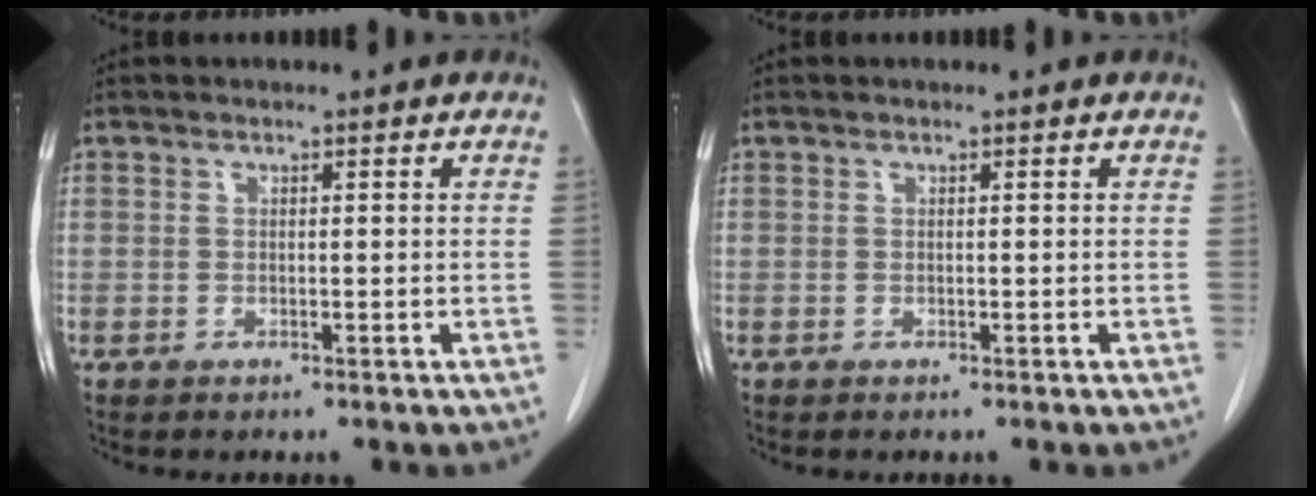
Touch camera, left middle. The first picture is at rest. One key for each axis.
{"total": 0.0}